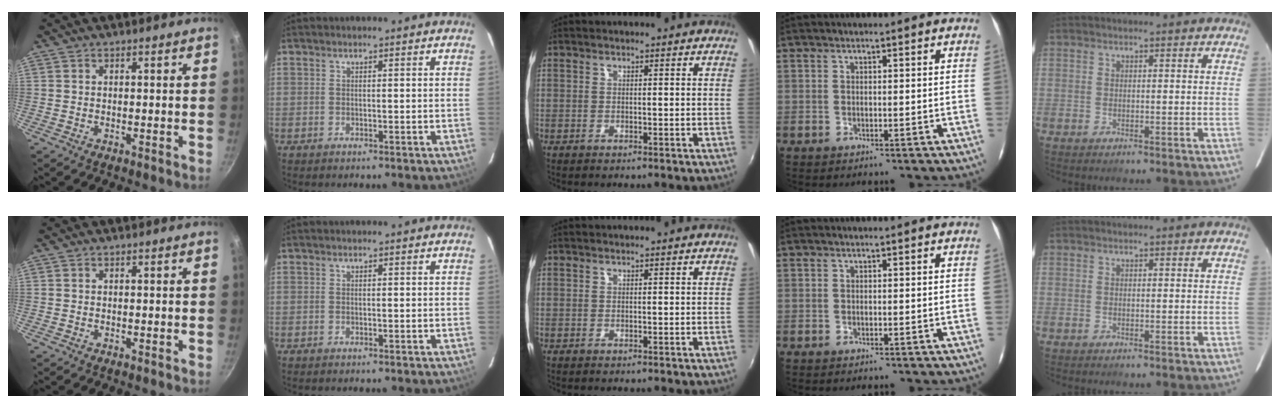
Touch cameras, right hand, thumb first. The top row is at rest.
{}